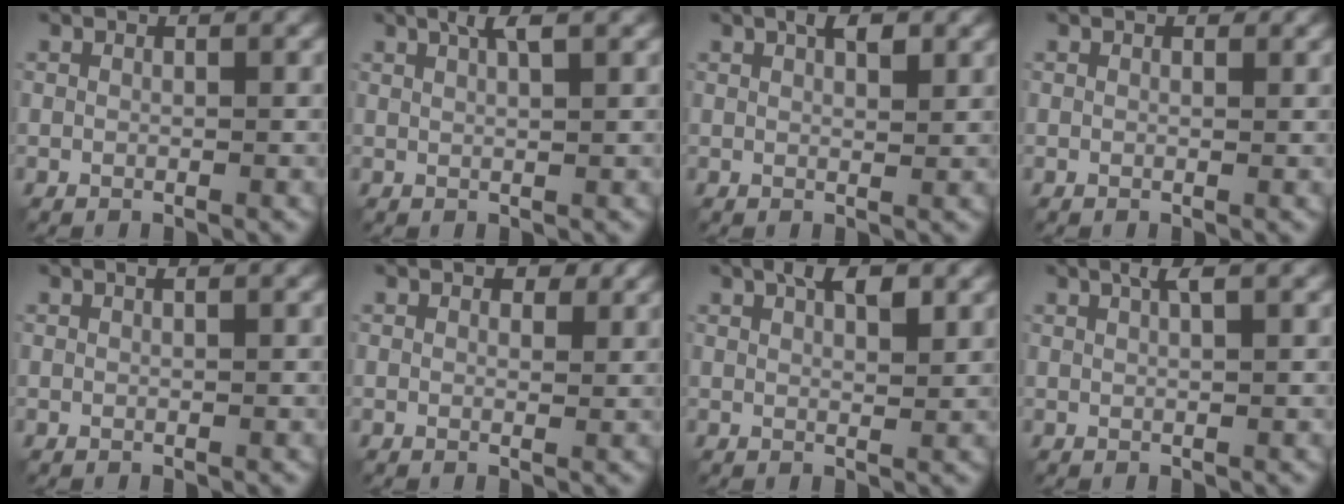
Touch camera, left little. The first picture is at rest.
{"total": 2.4, "force": [1.4, 0.4, 1.9], "torque": [-0.025, 0.004, 0.018]}
{"total": 2.3, "force": [1.3, 0.9, 1.7], "torque": [-0.024, 0.003, 0.020]}
{"total": 0.6, "force": [0.4, 0.3, 0.3], "torque": [-0.003, 0.000, 0.004]}
{"total": 0.5, "force": [0.3, 0.1, 0.4], "torque": [-0.008, 0.003, 0.005]}
{"total": 1.7, "force": [1.1, 1.0, 1.0], "torque": [-0.009, -0.001, 0.016]}
{"total": 3.3, "force": [1.8, 1.2, 2.6], "torque": [-0.040, 0.002, 0.029]}
{"total": 2.0, "force": [1.1, 0.3, 1.6], "torque": [-0.024, 0.005, 0.015]}